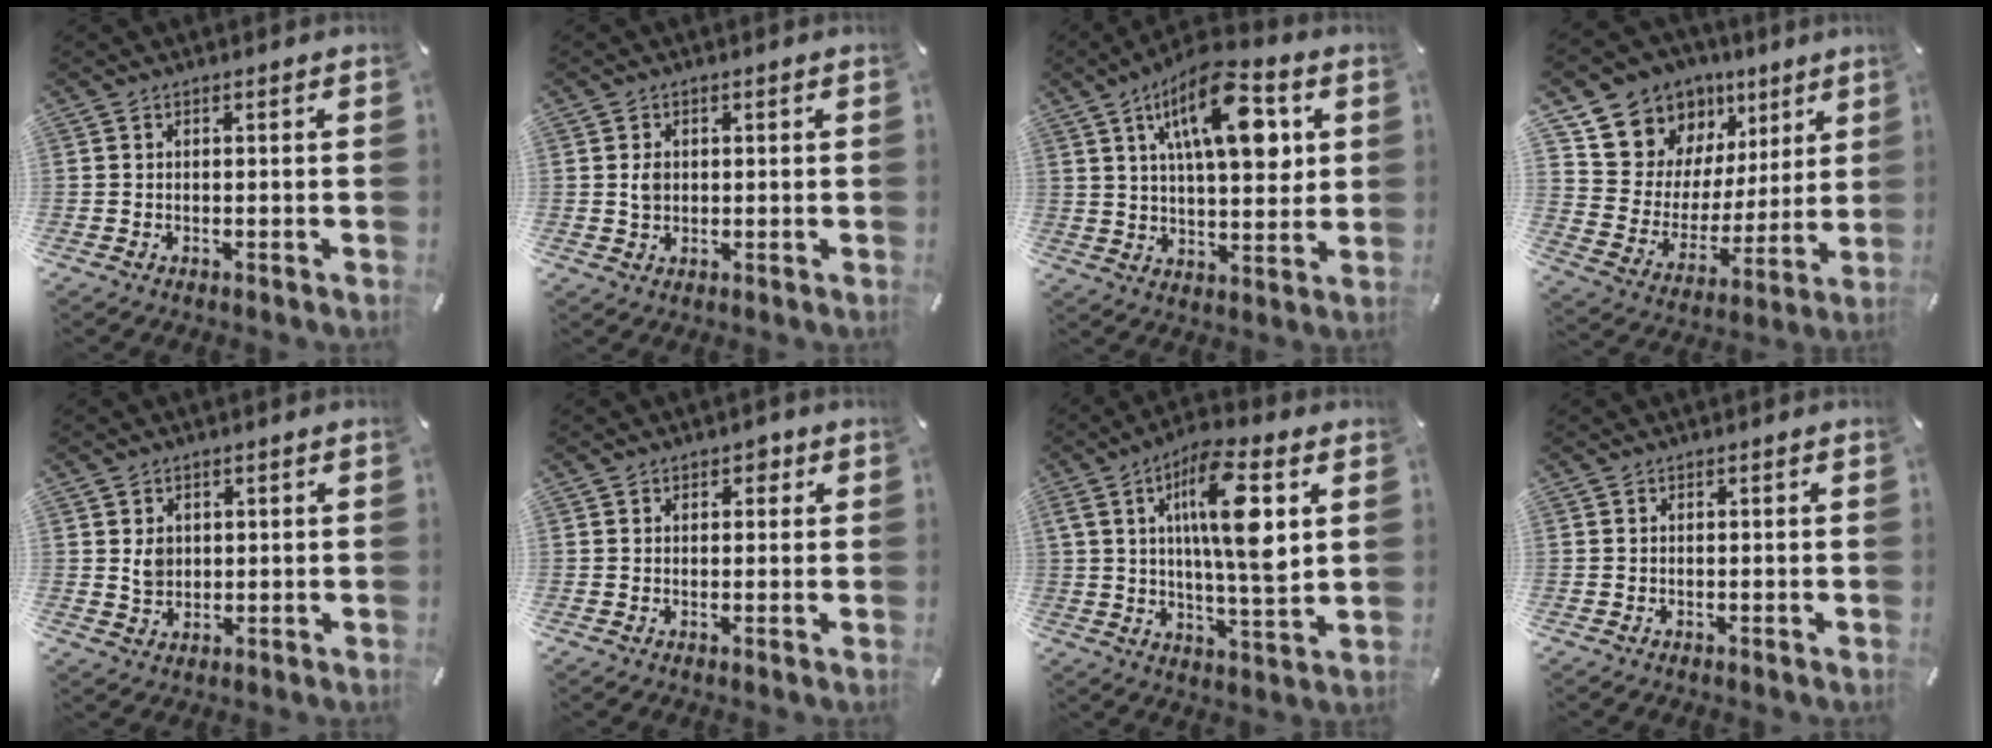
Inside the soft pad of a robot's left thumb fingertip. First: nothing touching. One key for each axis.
{"total": 2.5, "fx": 0.5, "fy": 2.1, "fz": 1.1, "tx": -0.017, "ty": 0.002, "tz": 0.005}
{"total": 17.7, "fx": 7.2, "fy": 7.8, "fz": 14.2, "tx": -0.218, "ty": -0.017, "tz": 0.111}
{"total": 12.1, "fx": 7.8, "fy": 9.2, "fz": 1.0, "tx": -0.032, "ty": -0.078, "tz": 0.146}
{"total": 3.7, "fx": 1.2, "fy": 3.3, "fz": 1.2, "tx": -0.011, "ty": -0.002, "tz": 0.019}
{"total": 2.3, "fx": 1.0, "fy": 1.8, "fz": 1.0, "tx": 0.003, "ty": -0.002, "tz": 0.011}
{"total": 16.4, "fx": 5.1, "fy": 5.1, "fz": 14.8, "tx": -0.260, "ty": -0.005, "tz": 0.075}
{"total": 0.0}